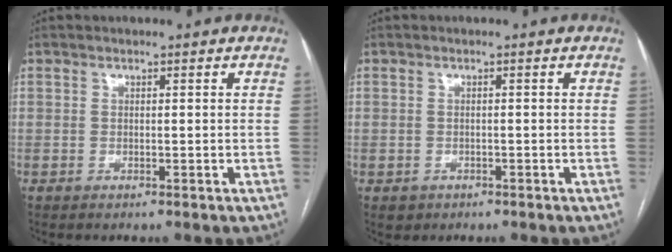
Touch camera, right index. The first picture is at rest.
{"total": 1.7, "force": [-0.8, 1.5, 0.2], "torque": [-0.002, 0.004, -0.007]}